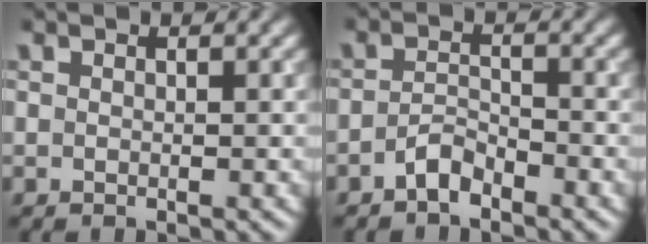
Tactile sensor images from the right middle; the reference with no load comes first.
{"total": 2.0, "force": [-1.6, 0.7, 1.0], "torque": [-0.022, 0.007, -0.034]}